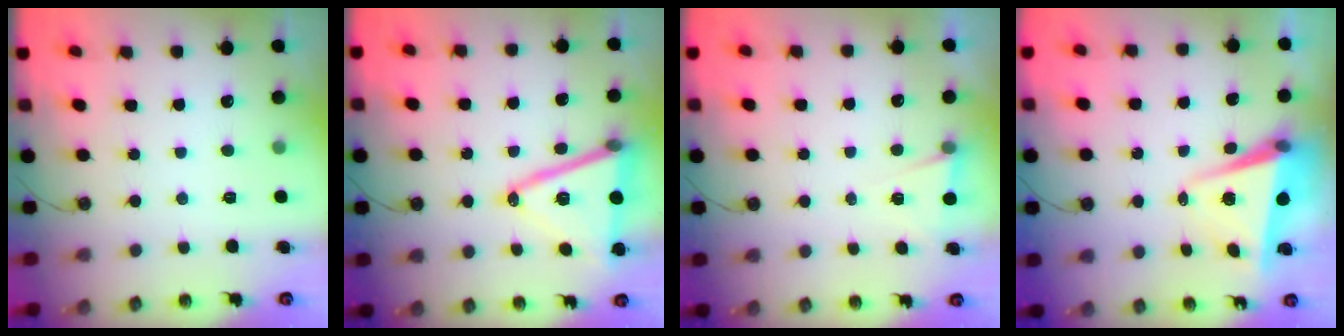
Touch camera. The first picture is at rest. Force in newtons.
{"total": 17.4, "press": 16.9, "slide": 3.8}
{"total": 4.7, "press": 1.7, "slide": 4.4}
{"total": 5.5, "press": 5.4, "slide": 1.3}